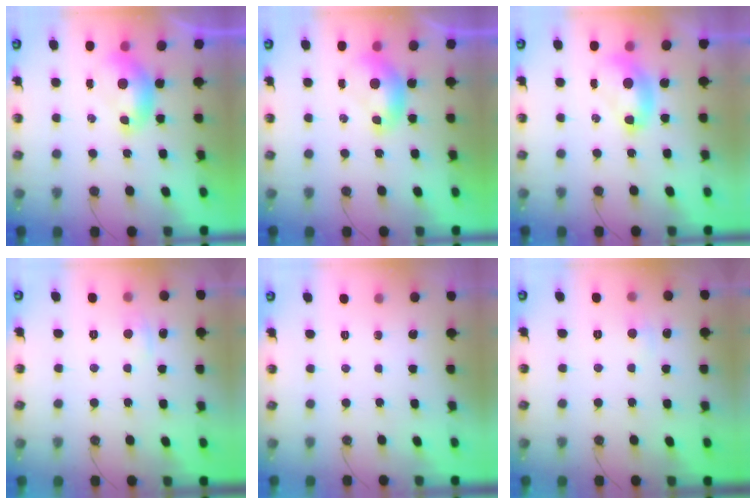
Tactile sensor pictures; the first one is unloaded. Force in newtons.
{"total": 0.0}
{"total": 2.5, "press": 2.5, "slide": 0.2}
{"total": 1.9, "press": 1.8, "slide": 0.6}
{"total": 0.0}
{"total": 2.7, "press": 2.7, "slide": 0.3}